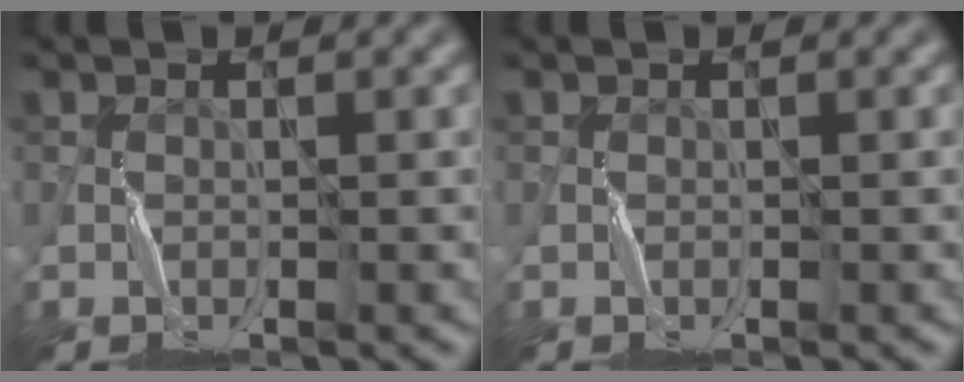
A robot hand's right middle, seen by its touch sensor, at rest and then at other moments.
{"total": 0.0}